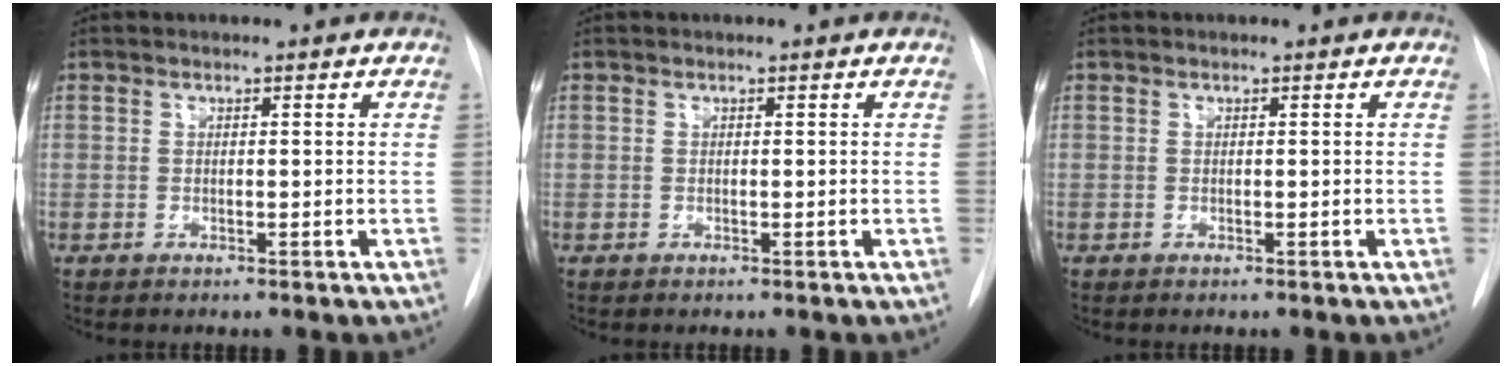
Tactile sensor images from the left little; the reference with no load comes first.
{"total": 0.0}
{"total": 0.0}